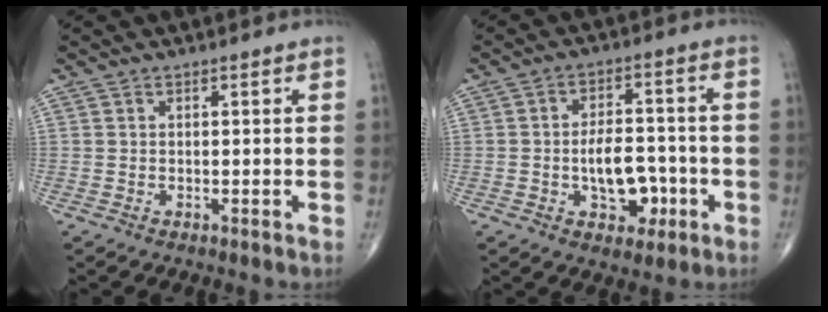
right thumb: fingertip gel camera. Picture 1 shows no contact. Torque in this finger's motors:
{"motor_torque": [2.66, 2.35, 0.87, -0.16, 0.05]}